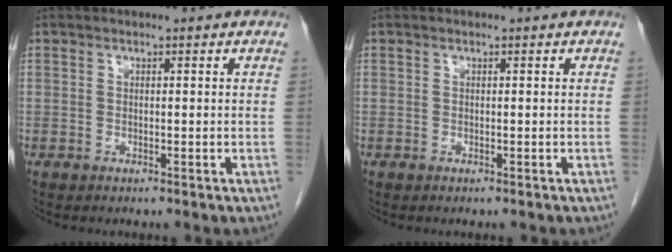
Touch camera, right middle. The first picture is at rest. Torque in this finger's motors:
{"motor_torque": [0.60, -0.85, -0.02, 0.01]}